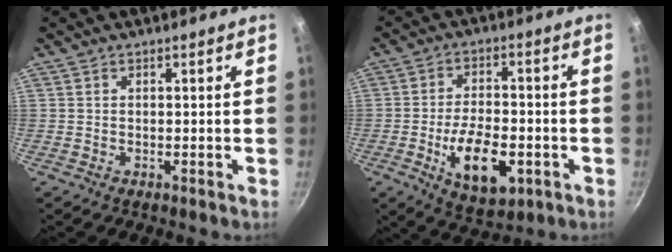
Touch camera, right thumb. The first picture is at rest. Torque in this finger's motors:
{"motor_torque": [-0.06, 0.63, 0.73, 0.26, 0.37]}